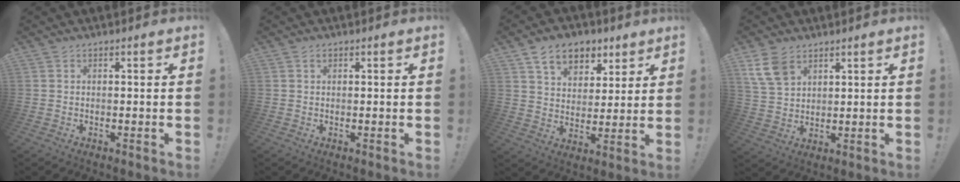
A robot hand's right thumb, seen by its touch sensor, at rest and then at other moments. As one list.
[{"total": 0.9, "force": [0.5, 0.6, 0.4], "torque": [-0.007, 0.002, 0.008]}, {"total": 11.7, "force": [6.8, 7.8, 5.3], "torque": [-0.075, -0.035, 0.129]}, {"total": 8.7, "force": [5.2, 5.4, 4.5], "torque": [-0.094, -0.016, 0.104]}]